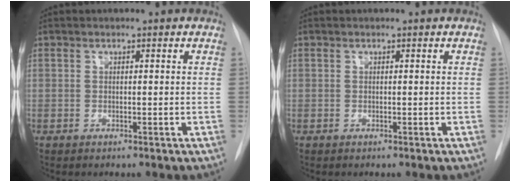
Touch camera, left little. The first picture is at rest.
{"total": 0.0}